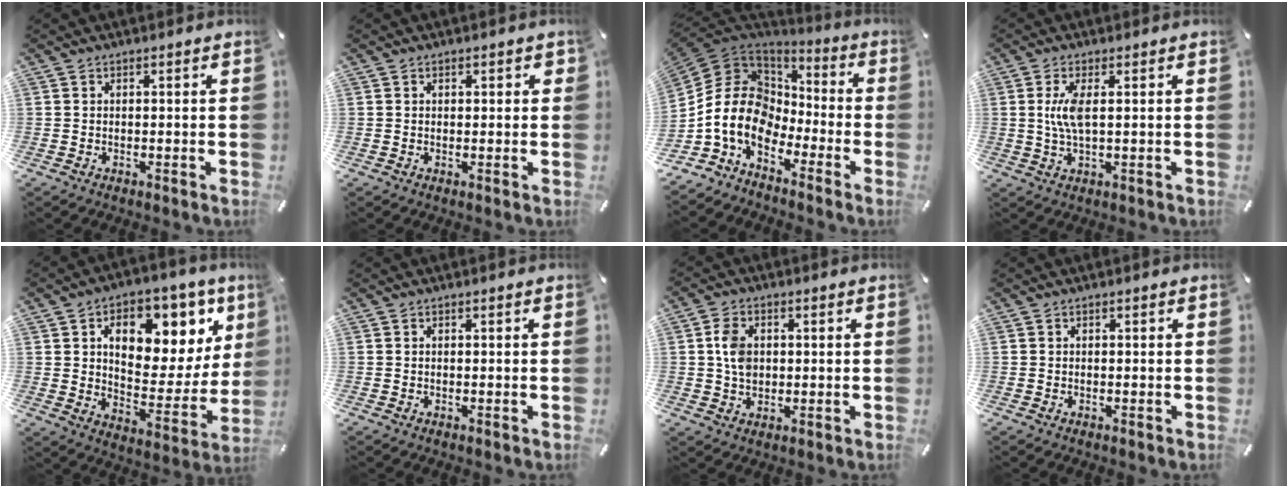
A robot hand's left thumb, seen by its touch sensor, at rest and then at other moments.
{"total": 1.1, "force": [0.1, 0.9, 0.7], "torque": [-0.006, 0.003, -0.002]}
{"total": 13.1, "force": [-4.8, 10.0, 6.9], "torque": [-0.180, 0.008, -0.095]}
{"total": 5.8, "force": [0.9, 1.8, 5.4], "torque": [-0.121, -0.002, 0.012]}
{"total": 15.6, "force": [7.9, 9.7, 9.3], "torque": [-0.125, -0.058, 0.133]}
{"total": 0.0}
{"total": 5.7, "force": [0.8, 4.5, 3.4], "torque": [-0.062, 0.001, 0.011]}
{"total": 0.0}